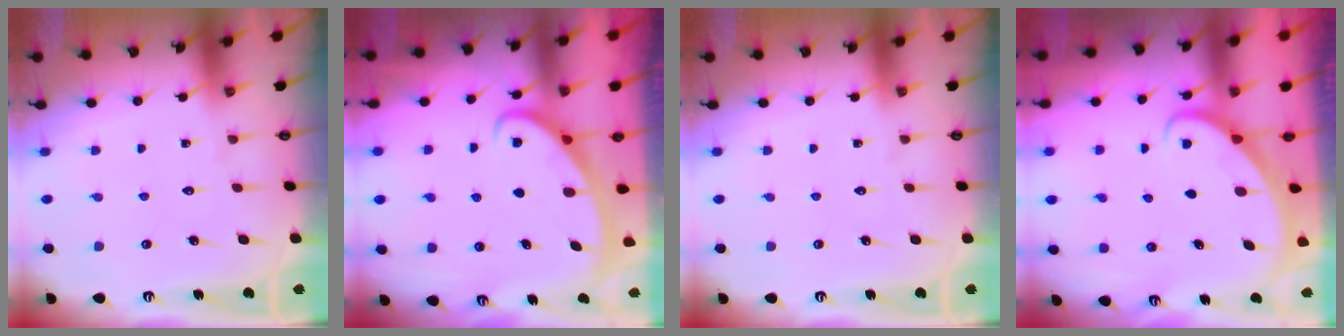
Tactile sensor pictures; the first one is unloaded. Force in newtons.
{"total": 2.7, "press": 2.7, "slide": 0.4}
{"total": 0.0}
{"total": 2.2, "press": 2.2, "slide": 0.2}